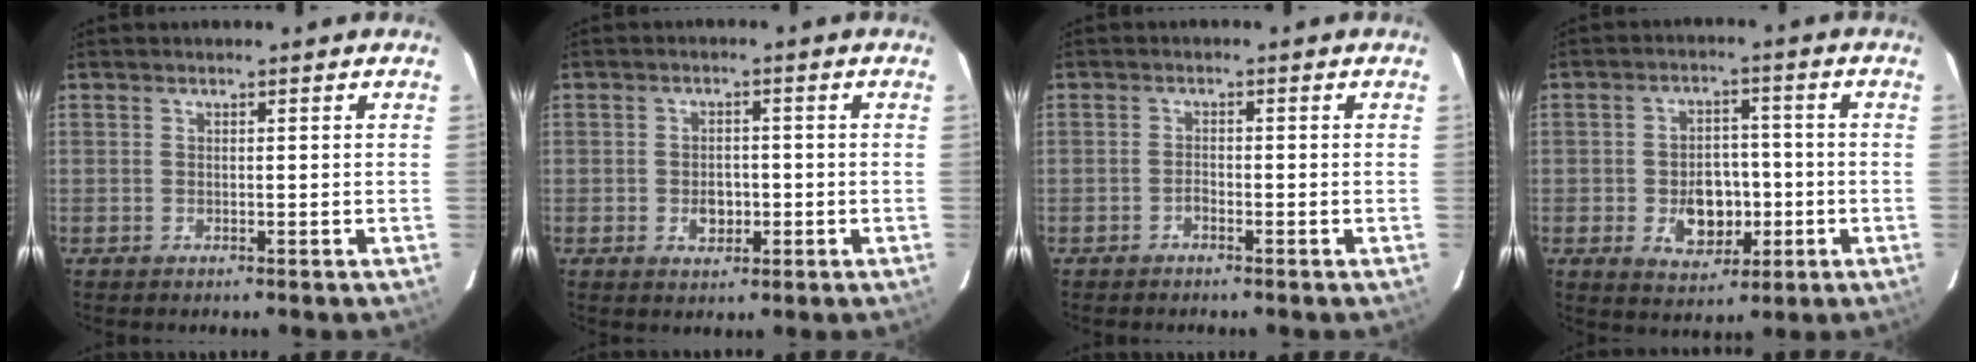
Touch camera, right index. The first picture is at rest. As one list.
[{"total": 3.8, "force": [-1.0, 3.0, 2.1], "torque": [-0.040, 0.004, -0.011]}, {"total": 1.1, "force": [-0.9, 0.4, 0.3], "torque": [-0.006, 0.002, -0.020]}, {"total": 8.6, "force": [-2.3, 6.3, 5.4], "torque": [-0.106, 0.008, -0.021]}]